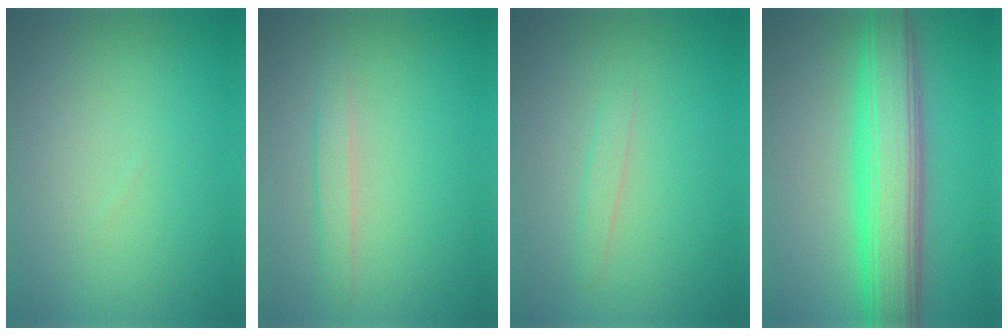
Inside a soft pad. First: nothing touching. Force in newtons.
{"total": 1.3, "press": 1.3, "slide": 0.1}
{"total": 0.9, "press": 0.9, "slide": 0.1}
{"total": 8.2, "press": 8.2, "slide": 0.1}